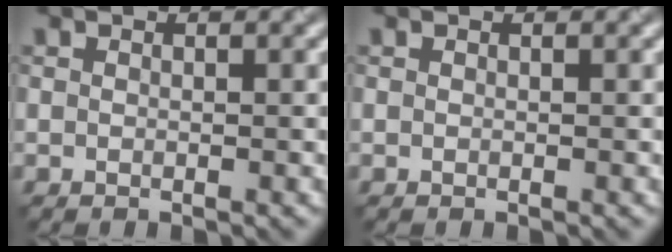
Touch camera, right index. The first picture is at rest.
{"total": 0.0}